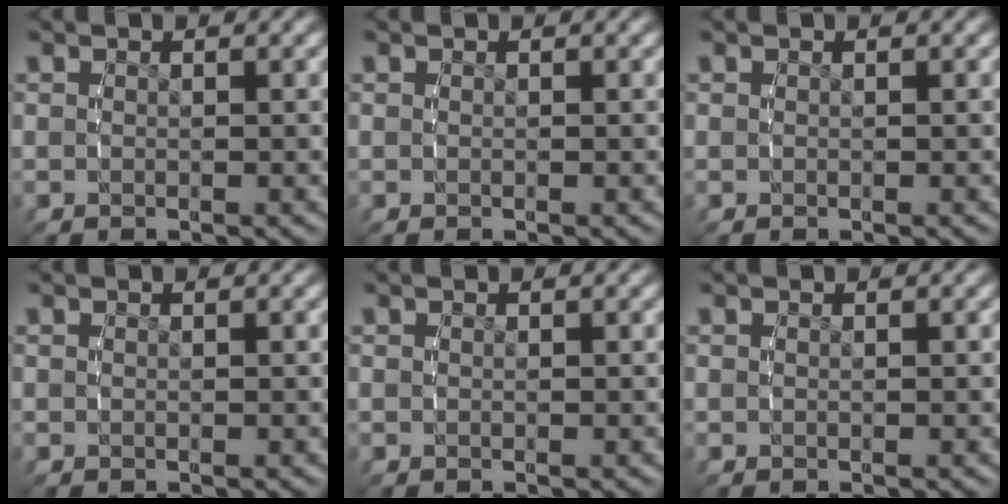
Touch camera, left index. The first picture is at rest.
{"total": 0.0}
{"total": 0.0}
{"total": 0.0}
{"total": 0.0}
{"total": 0.0}